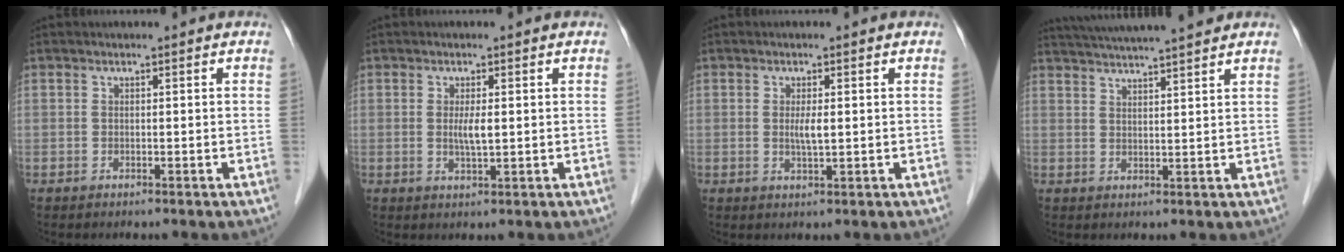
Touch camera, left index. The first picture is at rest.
{"total": 2.6, "force": [0.2, 0.3, 2.6], "torque": [-0.053, -0.004, 0.006]}
{"total": 2.3, "force": [0.2, 0.3, 2.3], "torque": [-0.047, -0.003, 0.005]}
{"total": 12.9, "force": [11.6, 0.1, 5.7], "torque": [-0.101, 0.025, 0.166]}